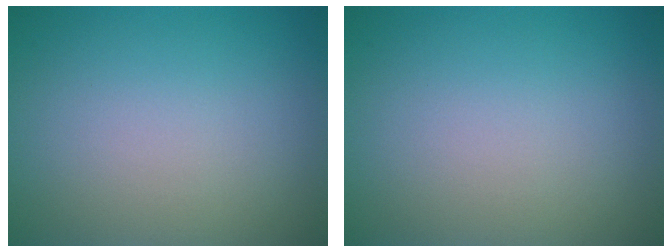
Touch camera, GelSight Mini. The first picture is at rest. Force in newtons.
{"total": 0.0}